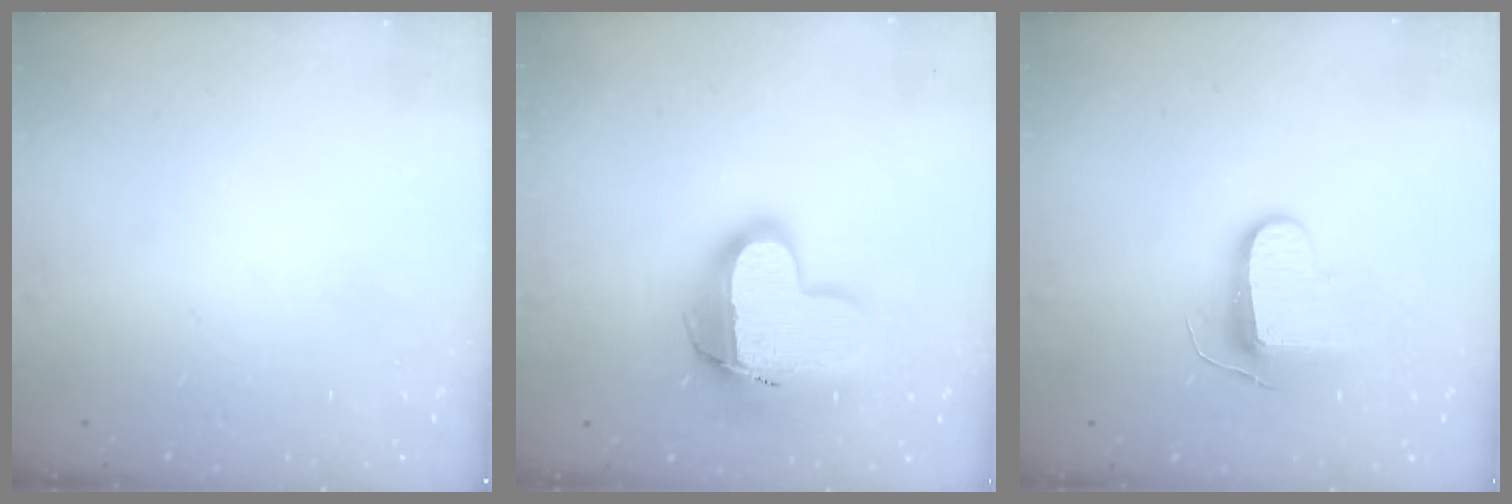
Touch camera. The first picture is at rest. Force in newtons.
{"total": 15.3, "press": 15.2, "slide": 1.2}
{"total": 8.9, "press": 8.9, "slide": 0.8}